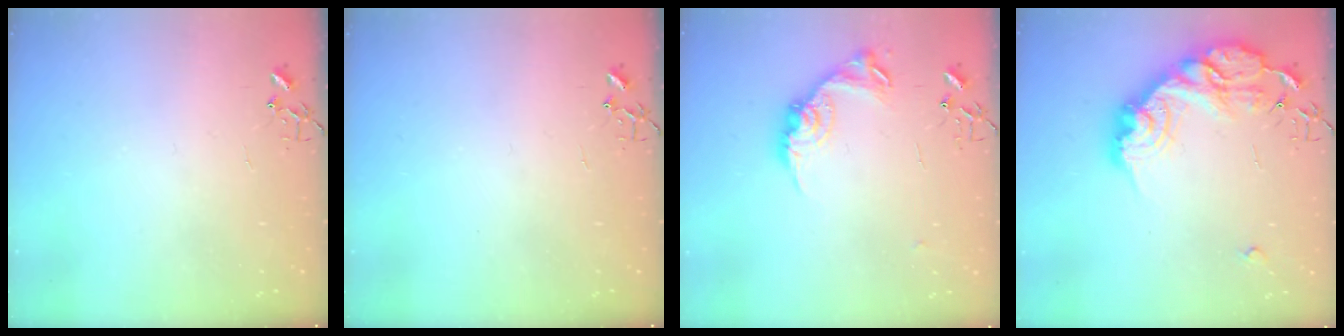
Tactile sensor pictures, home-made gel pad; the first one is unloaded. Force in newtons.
{"total": 0.0}
{"total": 13.6, "press": 13.6, "slide": 0.9}
{"total": 20.5, "press": 20.5, "slide": 1.5}